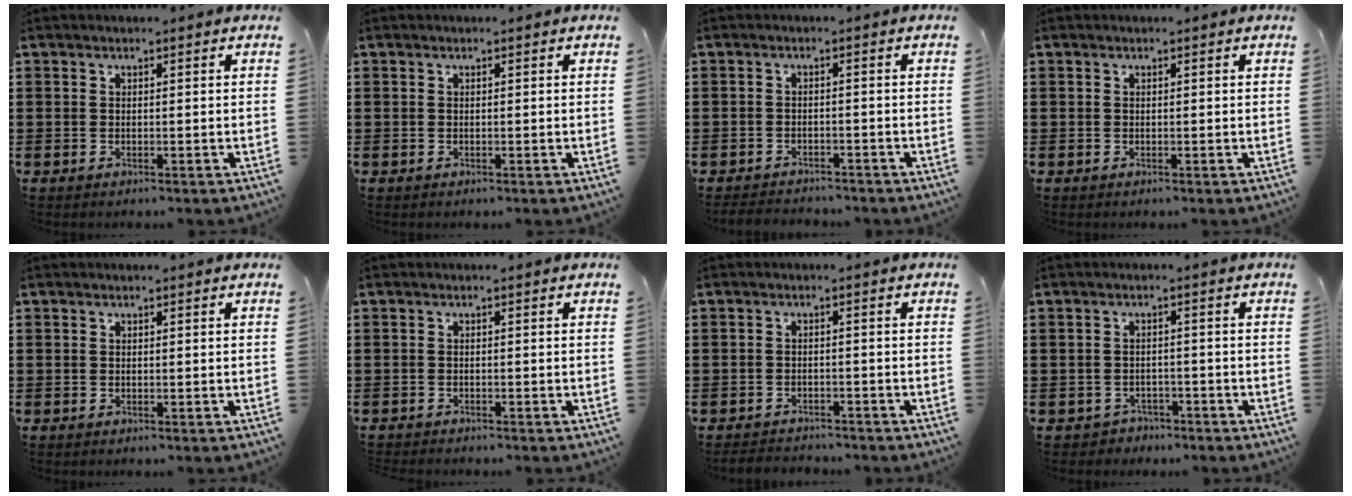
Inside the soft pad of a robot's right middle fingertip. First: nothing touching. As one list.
[{"total": 0.0}, {"total": 2.4, "force": [-2.3, 0.3, -0.1], "torque": [-0.005, -0.003, -0.052]}, {"total": 0.0}, {"total": 0.0}, {"total": 0.8, "force": [-0.8, 0.1, 0.0], "torque": [-0.001, 0.001, -0.018]}, {"total": 2.3, "force": [-2.3, 0.4, -0.2], "torque": [-0.005, -0.002, -0.051]}, {"total": 1.6, "force": [-1.4, 0.7, -0.2], "torque": [-0.005, 0.001, -0.034]}]